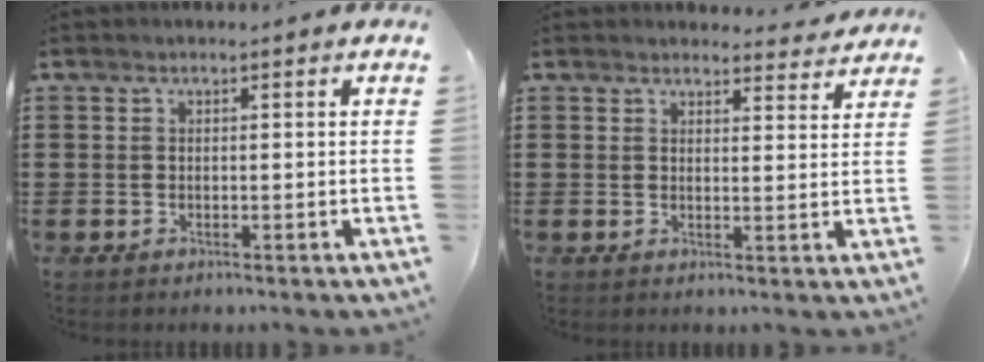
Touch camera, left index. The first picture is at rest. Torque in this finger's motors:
{"motor_torque": [1.71, -0.43, 0.18, -0.01]}